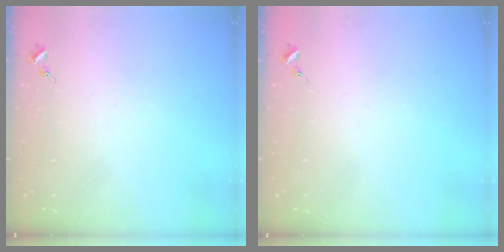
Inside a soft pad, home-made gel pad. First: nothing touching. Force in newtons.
{"total": 0.0}